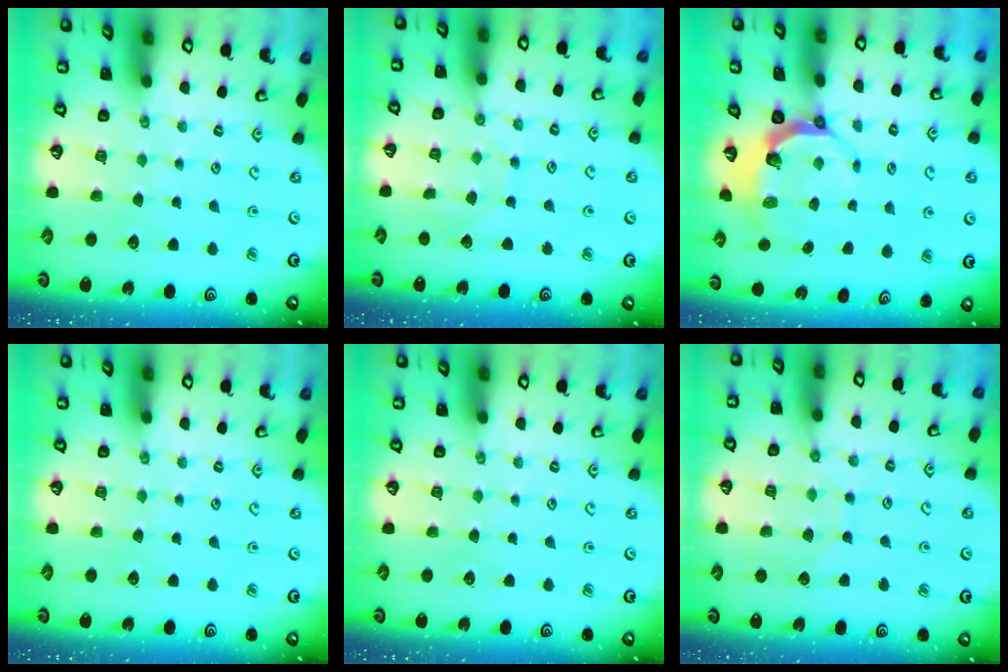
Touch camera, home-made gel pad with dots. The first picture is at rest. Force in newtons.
{"total": 5.2, "press": 5.2, "slide": 0.5}
{"total": 5.8, "press": 4.6, "slide": 3.4}
{"total": 0.0}
{"total": 0.0}
{"total": 7.0, "press": 7.0, "slide": 0.5}